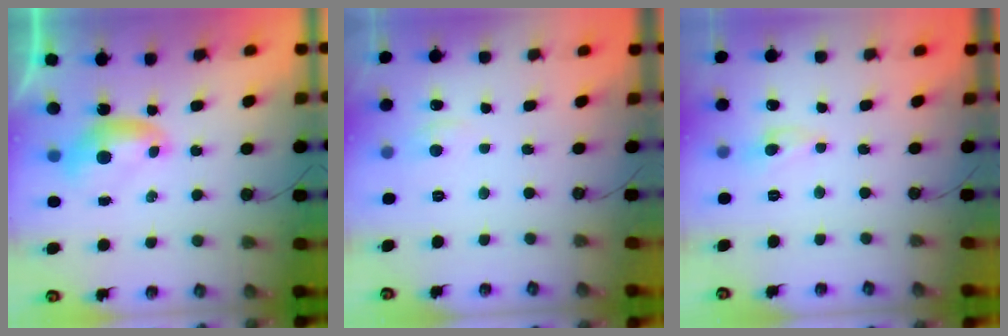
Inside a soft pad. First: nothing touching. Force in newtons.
{"total": 0.8, "press": 0.5, "slide": 0.6}
{"total": 0.0}